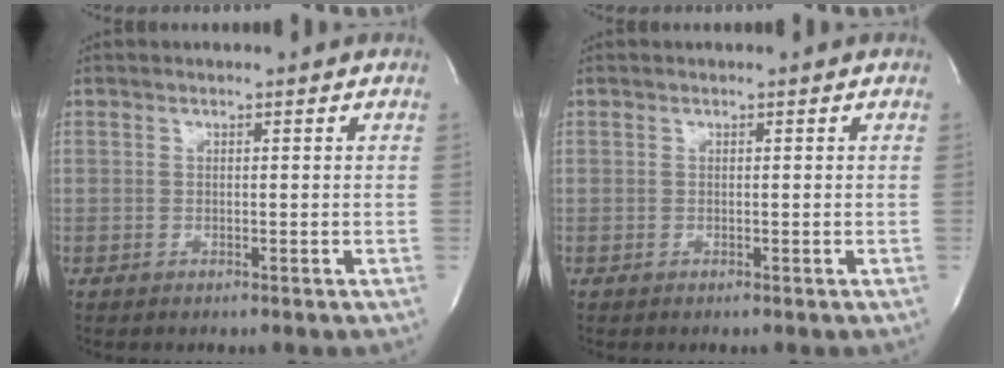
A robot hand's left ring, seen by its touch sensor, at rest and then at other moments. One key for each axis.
{"total": 0.0}